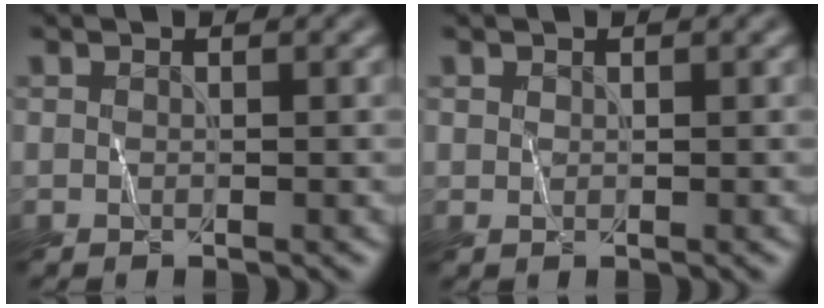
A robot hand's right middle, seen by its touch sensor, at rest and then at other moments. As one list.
[{"total": 0.5, "force": [0.2, 0.4, 0.3], "torque": [-0.006, 0.000, 0.007]}]